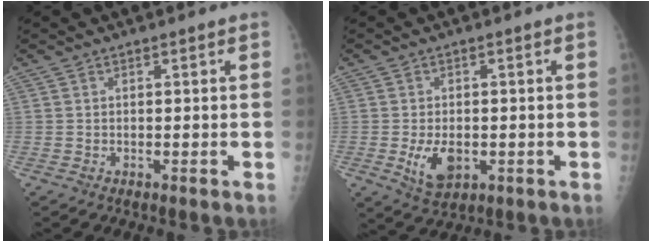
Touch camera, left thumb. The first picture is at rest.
{"total": 6.5, "force": [-1.5, 4.0, 4.9], "torque": [-0.078, -0.009, -0.017]}